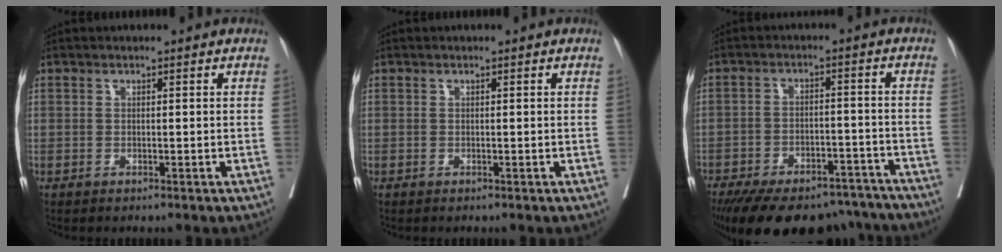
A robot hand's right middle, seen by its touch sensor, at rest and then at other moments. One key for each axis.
{"total": 0.0}
{"total": 22.8, "fx": -18.7, "fy": 8.8, "fz": 9.5, "tx": -0.177, "ty": -0.009, "tz": -0.252}